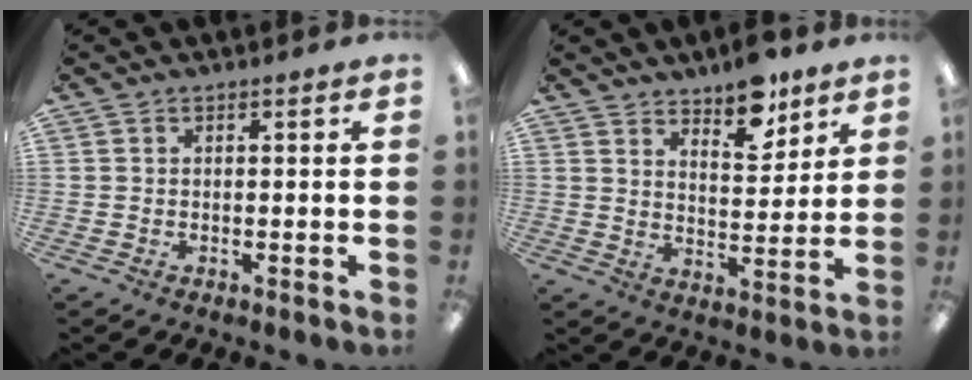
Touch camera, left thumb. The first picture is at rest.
{"total": 8.6, "force": [7.1, 3.3, 3.6], "torque": [-0.036, -0.045, 0.121]}